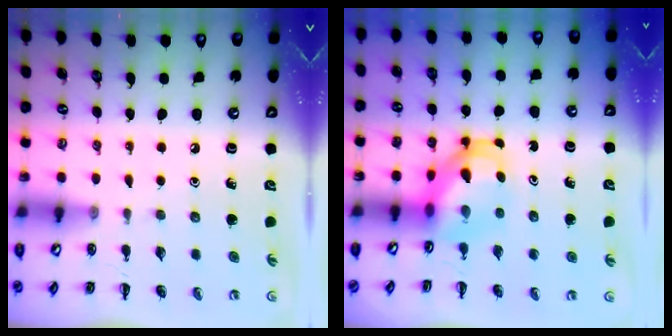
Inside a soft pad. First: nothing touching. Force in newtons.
{"total": 4.9, "press": 4.8, "slide": 0.8}